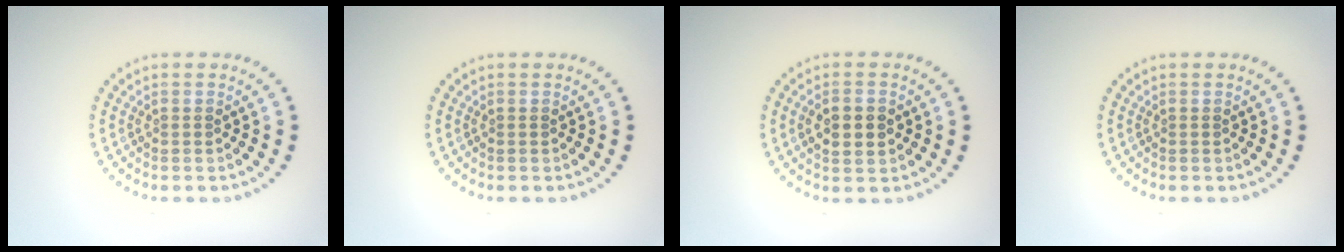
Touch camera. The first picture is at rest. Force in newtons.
{"total": 0.0}
{"total": 2.6, "press": 2.6, "slide": 0.1}
{"total": 0.0}